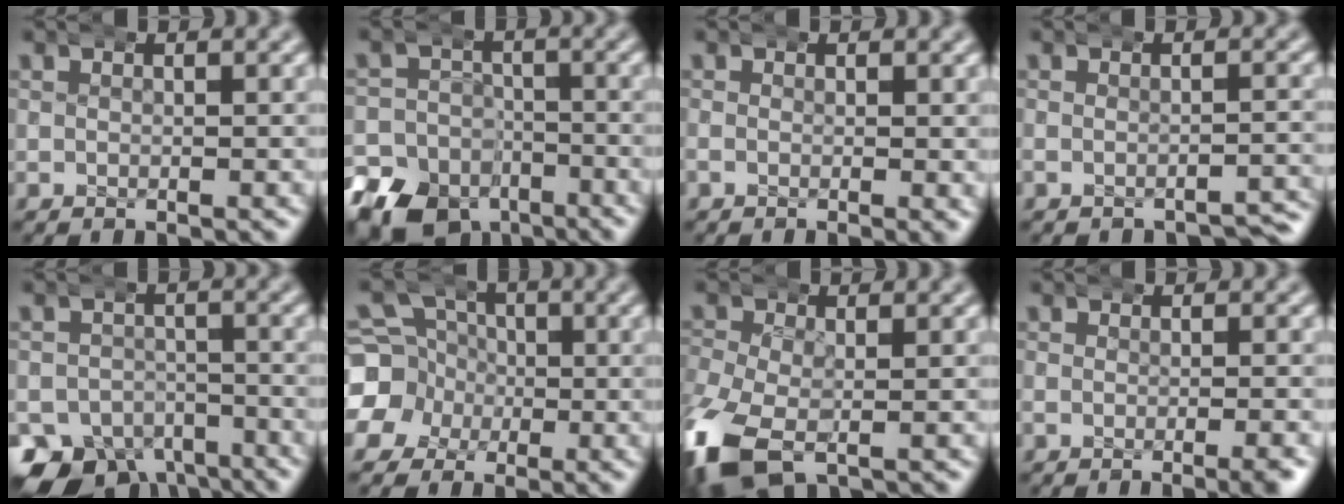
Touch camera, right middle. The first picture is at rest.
{"total": 11.3, "force": [-7.4, 8.1, 3.0], "torque": [-0.039, -0.038, -0.122]}
{"total": 1.0, "force": [-0.2, 0.0, 0.9], "torque": [-0.008, 0.002, -0.005]}
{"total": 2.5, "force": [-2.5, 0.1, 0.3], "torque": [-0.003, 0.003, -0.042]}
{"total": 10.9, "force": [-7.2, 7.2, 3.9], "torque": [-0.060, -0.051, -0.109]}
{"total": 9.2, "force": [-0.9, 8.8, 2.3], "torque": [-0.058, -0.030, -0.019]}
{"total": 6.6, "force": [-3.8, 4.2, 3.4], "torque": [-0.103, -0.029, -0.049]}
{"total": 1.5, "force": [-0.9, -0.4, 1.1], "torque": [-0.010, 0.006, -0.021]}